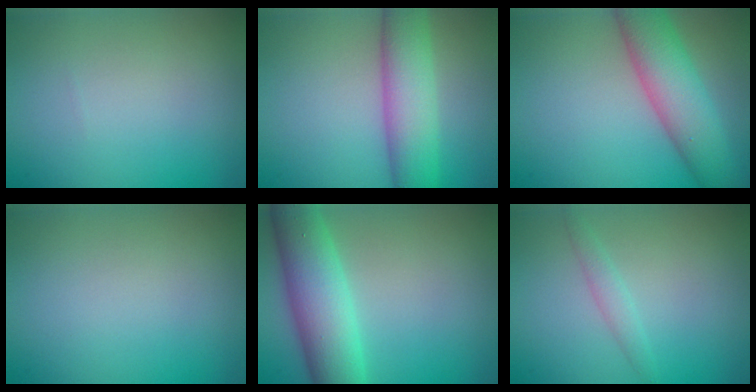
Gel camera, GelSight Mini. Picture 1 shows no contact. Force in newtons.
{"total": 6.5, "press": 6.5, "slide": 0.1}
{"total": 7.2, "press": 7.2, "slide": 0.3}
{"total": 0.0}
{"total": 7.5, "press": 7.5, "slide": 0.1}
{"total": 1.2, "press": 1.2, "slide": 0.1}